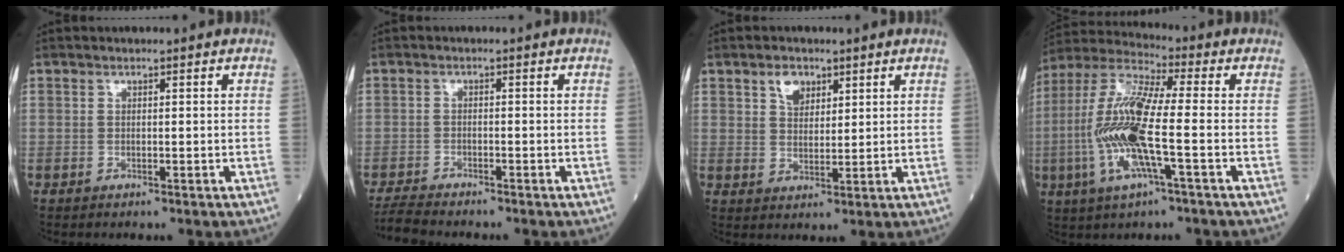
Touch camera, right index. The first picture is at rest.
{"total": 2.6, "force": [-2.5, -0.1, 0.9], "torque": [-0.022, -0.011, -0.044]}
{"total": 3.8, "force": [2.3, 2.3, 2.0], "torque": [-0.037, 0.005, 0.043]}
{"total": 15.0, "force": [-2.7, 1.7, 14.6], "torque": [-0.315, -0.002, -0.058]}